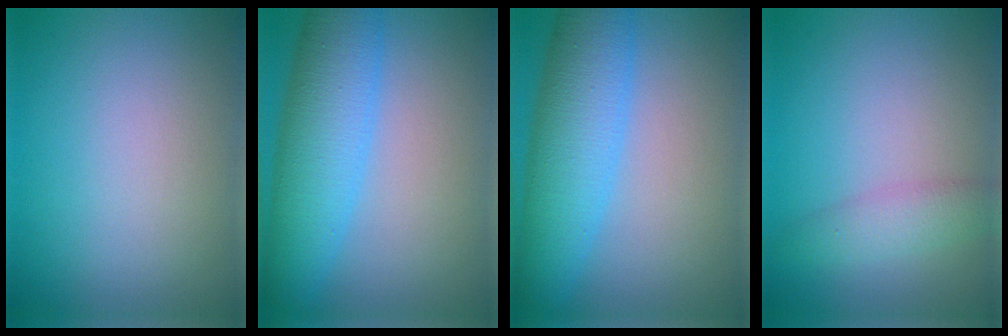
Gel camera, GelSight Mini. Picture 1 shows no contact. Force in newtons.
{"total": 7.5, "press": 7.5, "slide": 0.2}
{"total": 7.5, "press": 7.5, "slide": 0.2}
{"total": 2.5, "press": 2.5, "slide": 0.0}